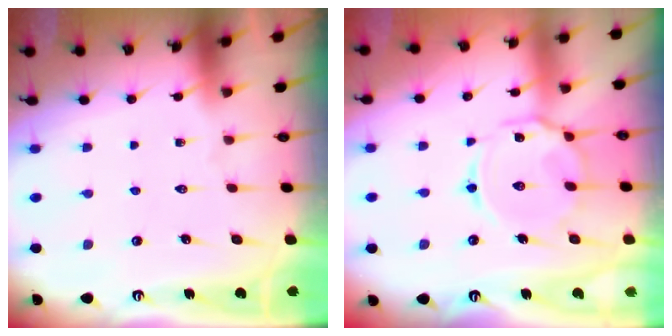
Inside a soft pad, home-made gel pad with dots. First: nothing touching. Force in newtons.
{"total": 11.1, "press": 11.1, "slide": 0.8}